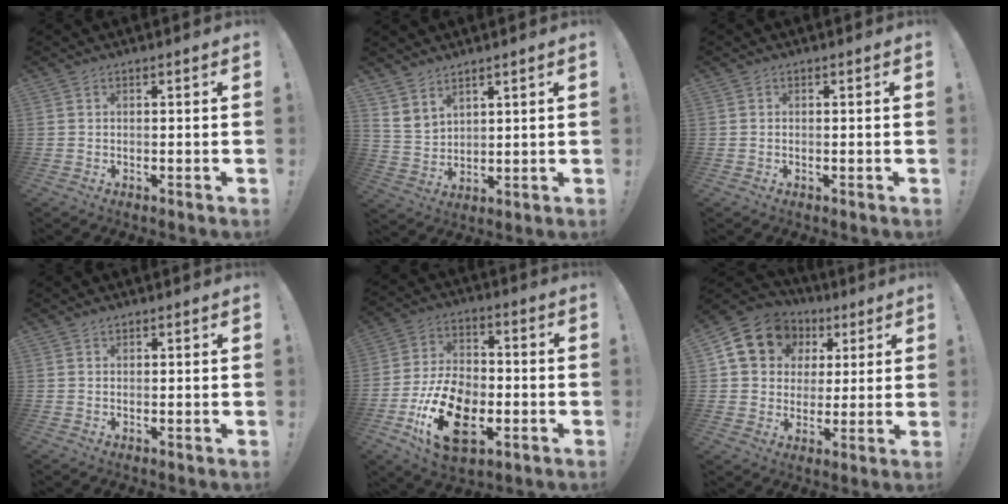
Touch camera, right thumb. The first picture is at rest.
{"total": 4.7, "force": [4.1, 2.1, 0.5], "torque": [-0.012, -0.040, 0.079]}
{"total": 0.0}
{"total": 1.0, "force": [0.8, 0.4, 0.4], "torque": [-0.003, -0.003, 0.015]}
{"total": 20.1, "force": [-7.1, 12.5, 14.1], "torque": [-0.260, 0.040, -0.115]}
{"total": 14.7, "force": [5.7, 12.1, 6.0], "torque": [-0.087, -0.020, 0.119]}